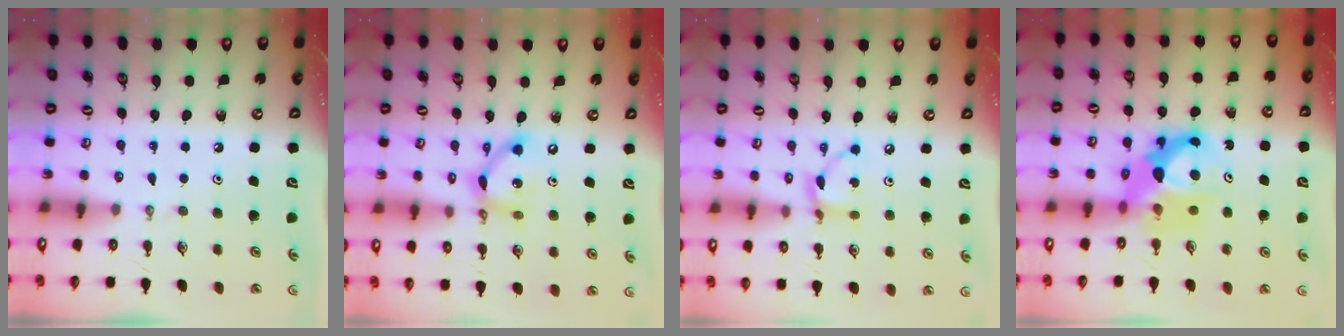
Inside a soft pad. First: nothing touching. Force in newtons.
{"total": 11.2, "press": 11.2, "slide": 1.0}
{"total": 6.6, "press": 6.6, "slide": 0.3}
{"total": 11.0, "press": 10.9, "slide": 0.8}